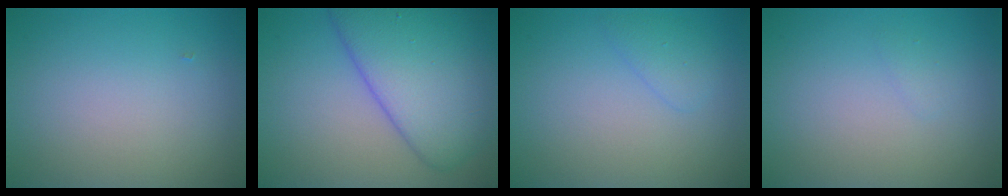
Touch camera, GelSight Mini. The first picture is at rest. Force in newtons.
{"total": 8.5, "press": 8.5, "slide": 0.4}
{"total": 1.4, "press": 1.4, "slide": 0.2}
{"total": 0.6, "press": 0.6, "slide": 0.0}